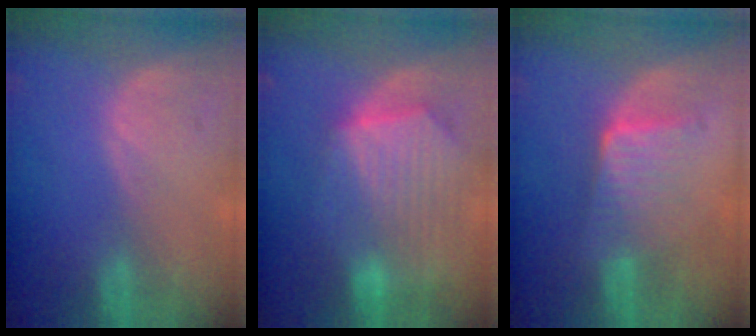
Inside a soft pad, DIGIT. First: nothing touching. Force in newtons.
{"total": 10.4, "press": 9.0, "slide": 5.2}
{"total": 6.7, "press": 6.0, "slide": 3.1}